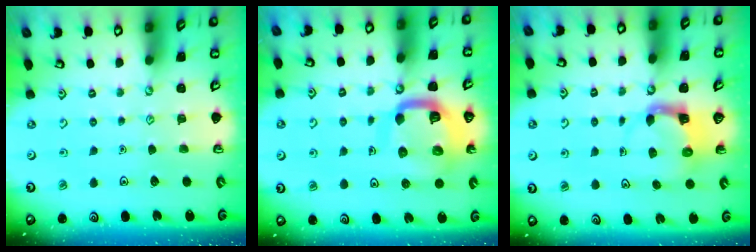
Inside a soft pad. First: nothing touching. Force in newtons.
{"total": 12.4, "press": 12.4, "slide": 1.2}
{"total": 3.6, "press": 3.6, "slide": 0.4}